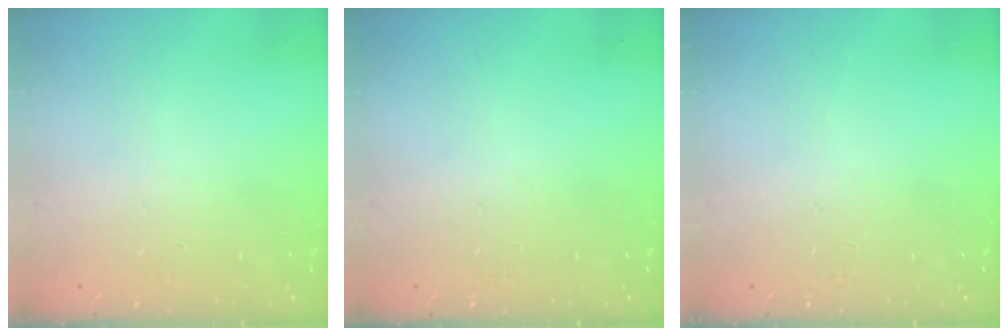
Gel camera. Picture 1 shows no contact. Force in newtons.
{"total": 0.0}
{"total": 0.0}